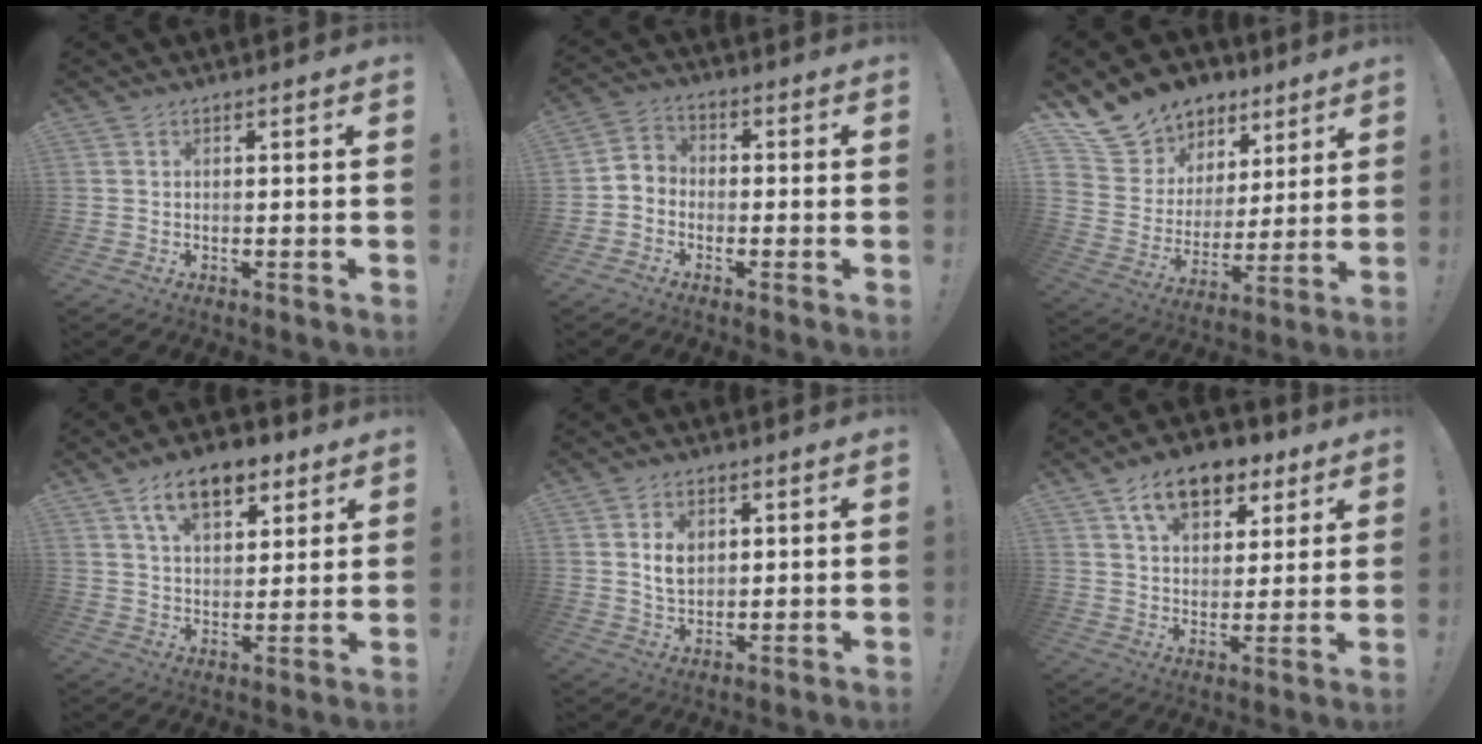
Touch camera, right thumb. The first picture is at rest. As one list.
[{"total": 4.6, "force": [-2.8, 3.4, 1.1], "torque": [-0.017, 0.020, -0.053]}, {"total": 12.5, "force": [9.4, 8.1, 1.4], "torque": [-0.043, -0.071, 0.190]}, {"total": 13.4, "force": [7.6, 7.6, 8.1], "torque": [-0.121, -0.022, 0.137]}, {"total": 6.7, "force": [1.8, 5.2, 3.8], "torque": [-0.048, -0.003, 0.031]}, {"total": 13.5, "force": [7.9, 8.4, 7.0], "torque": [-0.104, -0.035, 0.144]}]